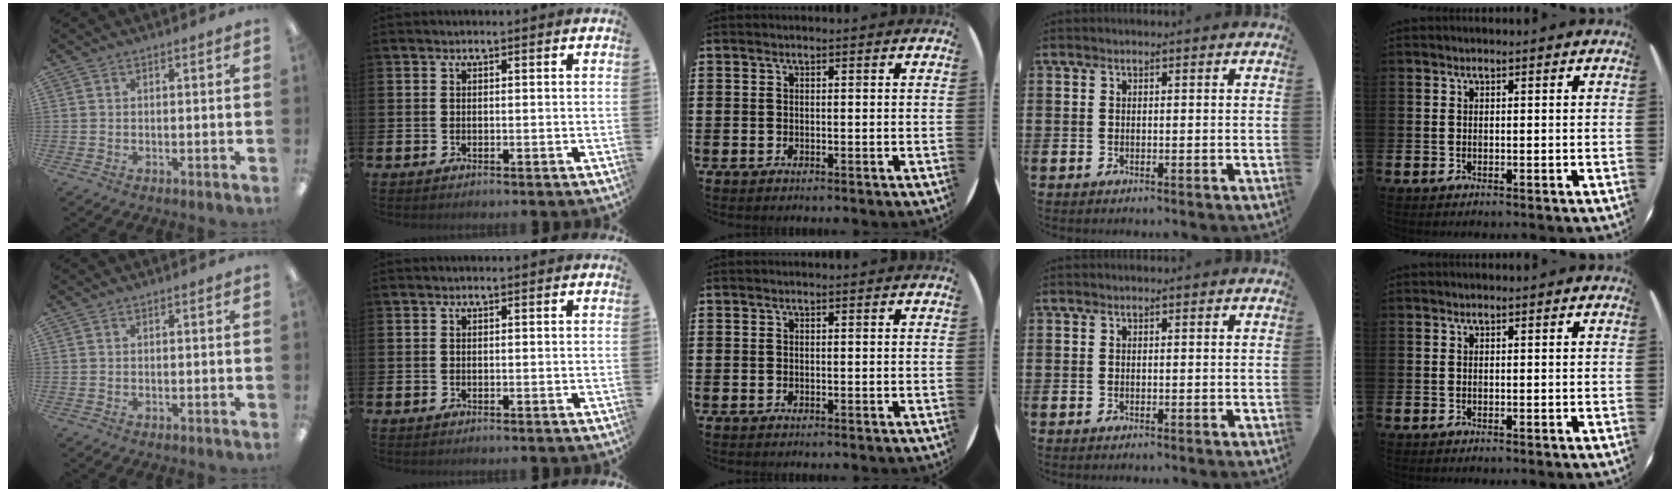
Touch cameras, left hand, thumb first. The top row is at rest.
{}